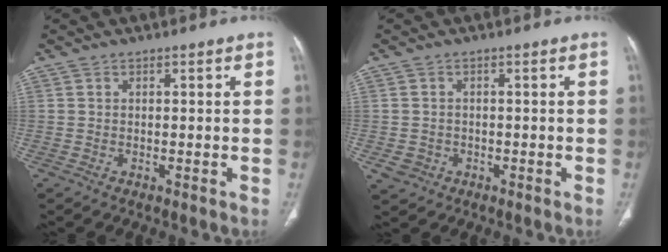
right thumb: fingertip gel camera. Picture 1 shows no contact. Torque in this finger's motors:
{"motor_torque": [0.24, 0.06, -0.38, -0.31, -0.02]}